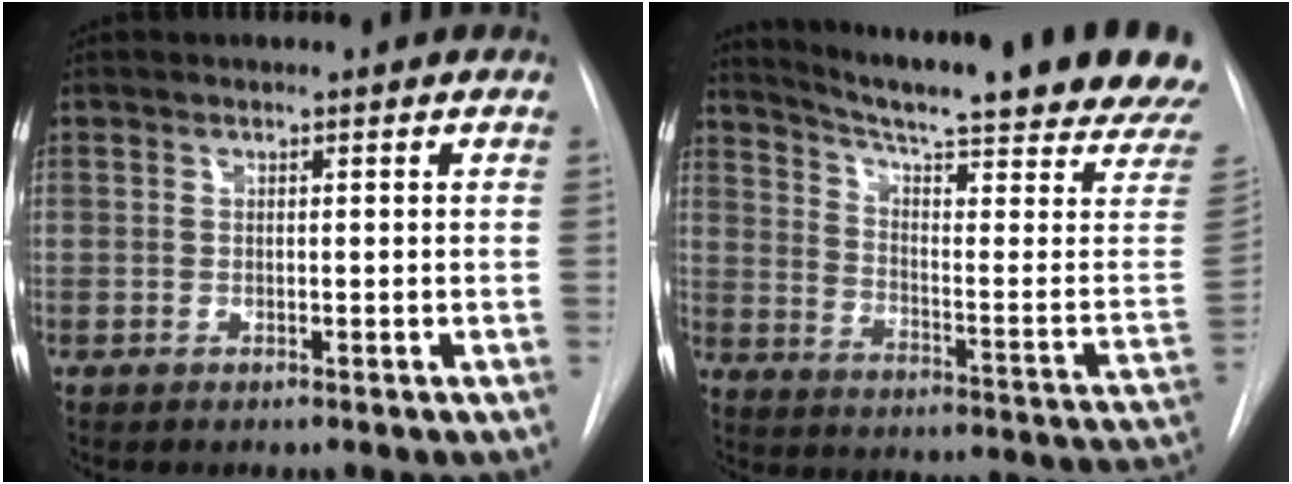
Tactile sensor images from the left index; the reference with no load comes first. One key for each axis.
{"total": 27.4, "fx": 21.6, "fy": 0.3, "fz": 16.8, "tx": -0.234, "ty": -0.081, "tz": 0.281}